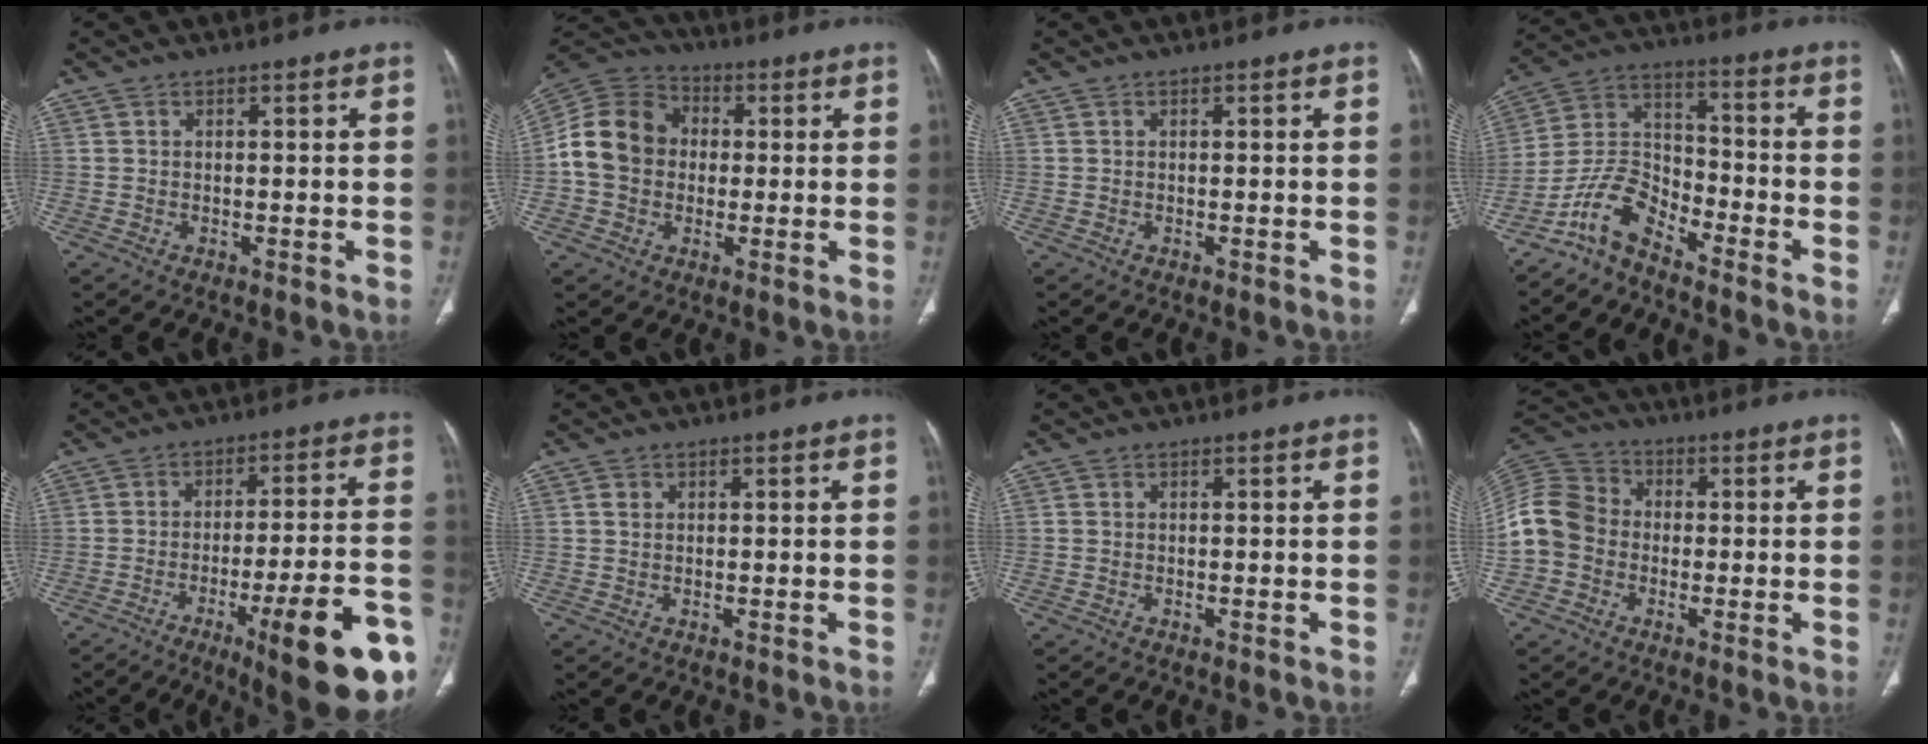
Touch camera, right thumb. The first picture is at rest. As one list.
[{"total": 12.9, "force": [0.1, 10.8, 6.9], "torque": [-0.117, 0.033, -0.008]}, {"total": 0.0}, {"total": 8.8, "force": [-7.3, 3.3, 3.7], "torque": [-0.074, 0.074, -0.154]}, {"total": 20.1, "force": [-9.7, 3.8, 17.2], "torque": [-0.186, 0.044, -0.131]}, {"total": 0.9, "force": [0.3, 0.7, 0.4], "torque": [-0.004, 0.001, 0.005]}, {"total": 0.0}, {"total": 10.9, "force": [-1.8, 9.4, 5.3], "torque": [-0.103, 0.034, -0.044]}]